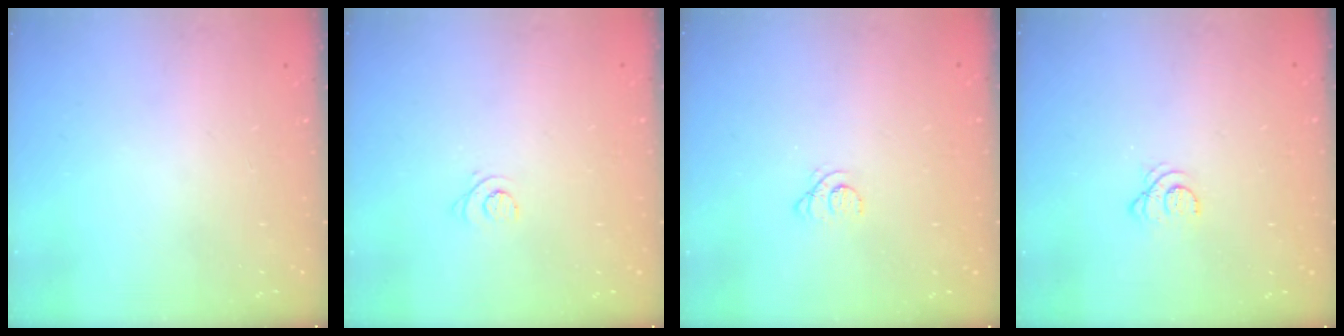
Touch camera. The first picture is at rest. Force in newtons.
{"total": 2.9, "press": 2.9, "slide": 0.3}
{"total": 1.1, "press": 1.1, "slide": 0.1}
{"total": 2.5, "press": 2.5, "slide": 0.3}